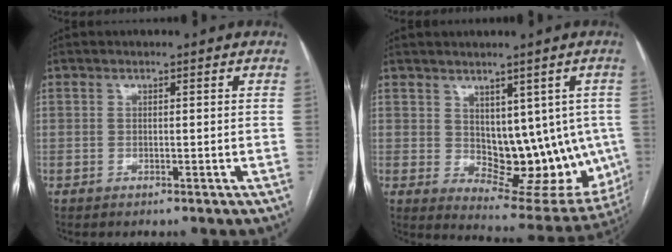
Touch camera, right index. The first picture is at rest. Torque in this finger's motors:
{"motor_torque": [0.28, 0.19, 0.16, 0.02]}